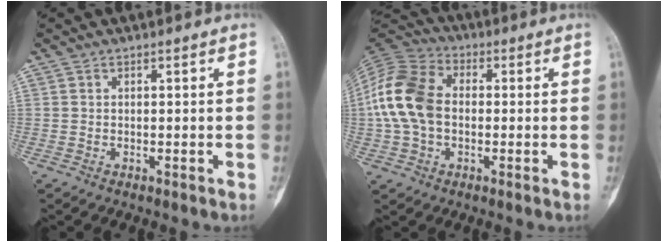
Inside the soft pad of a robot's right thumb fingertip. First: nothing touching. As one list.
[{"total": 13.7, "force": [-0.2, 9.6, 9.8], "torque": [-0.200, 0.030, -0.013]}]